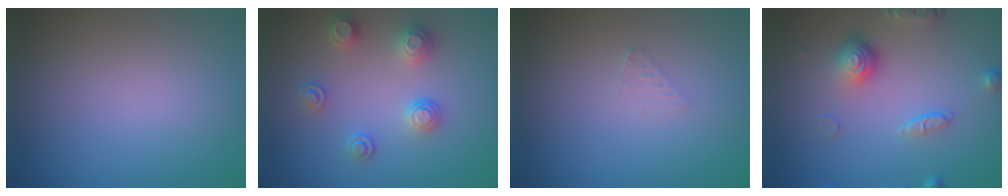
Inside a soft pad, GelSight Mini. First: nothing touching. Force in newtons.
{"total": 2.6, "press": 2.6, "slide": 0.2}
{"total": 0.8, "press": 0.8, "slide": 0.1}
{"total": 4.4, "press": 3.2, "slide": 3.1}